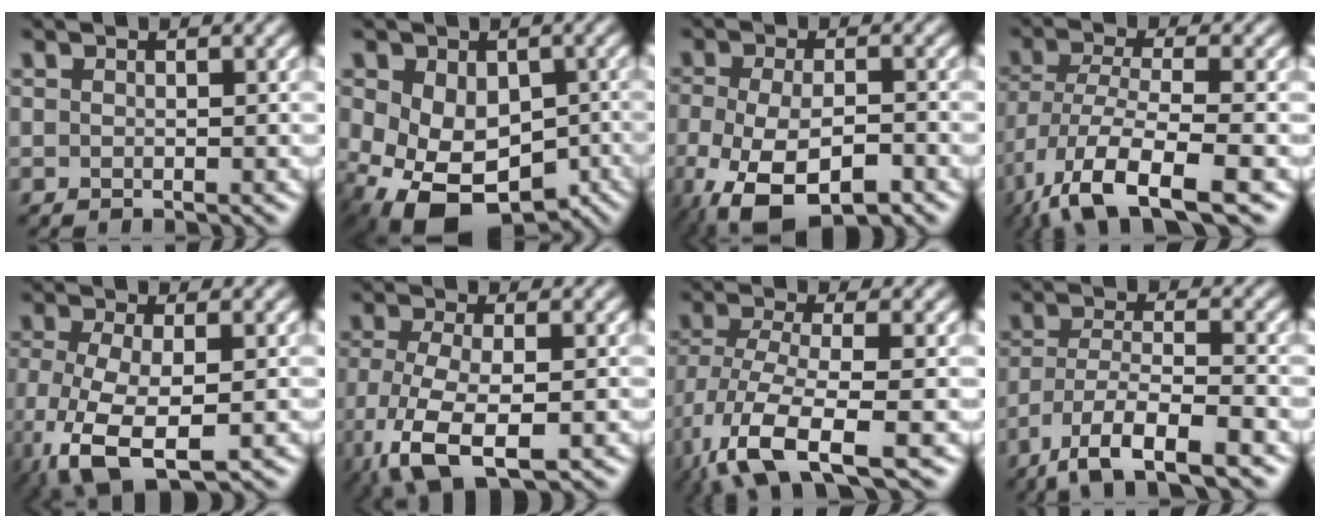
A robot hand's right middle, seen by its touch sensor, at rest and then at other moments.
{"total": 10.2, "force": [-3.1, 6.9, 6.9], "torque": [-0.126, -0.039, -0.035]}
{"total": 8.8, "force": [-4.7, 3.9, 6.4], "torque": [-0.132, -0.028, -0.078]}
{"total": 9.6, "force": [-5.5, 3.0, 7.2], "torque": [-0.140, -0.013, -0.105]}
{"total": 7.0, "force": [-2.6, 2.9, 5.7], "torque": [-0.134, -0.016, -0.047]}
{"total": 7.1, "force": [-2.9, 2.8, 5.8], "torque": [-0.137, -0.018, -0.057]}
{"total": 9.0, "force": [-4.6, 2.9, 7.2], "torque": [-0.155, -0.018, -0.092]}
{"total": 7.8, "force": [-5.3, 2.1, 5.4], "torque": [-0.097, -0.005, -0.098]}